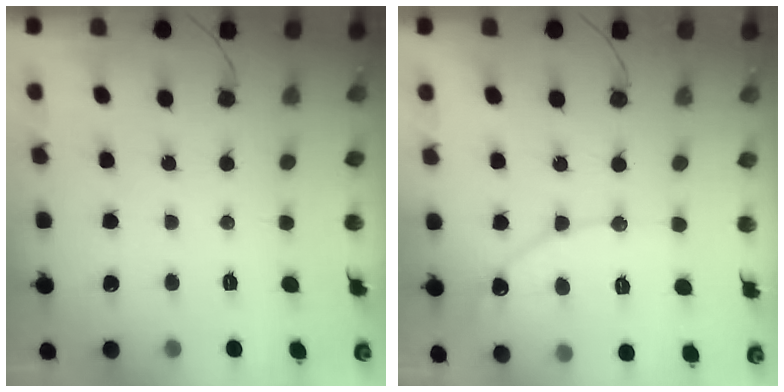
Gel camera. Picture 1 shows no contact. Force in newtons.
{"total": 9.9, "press": 9.9, "slide": 0.8}